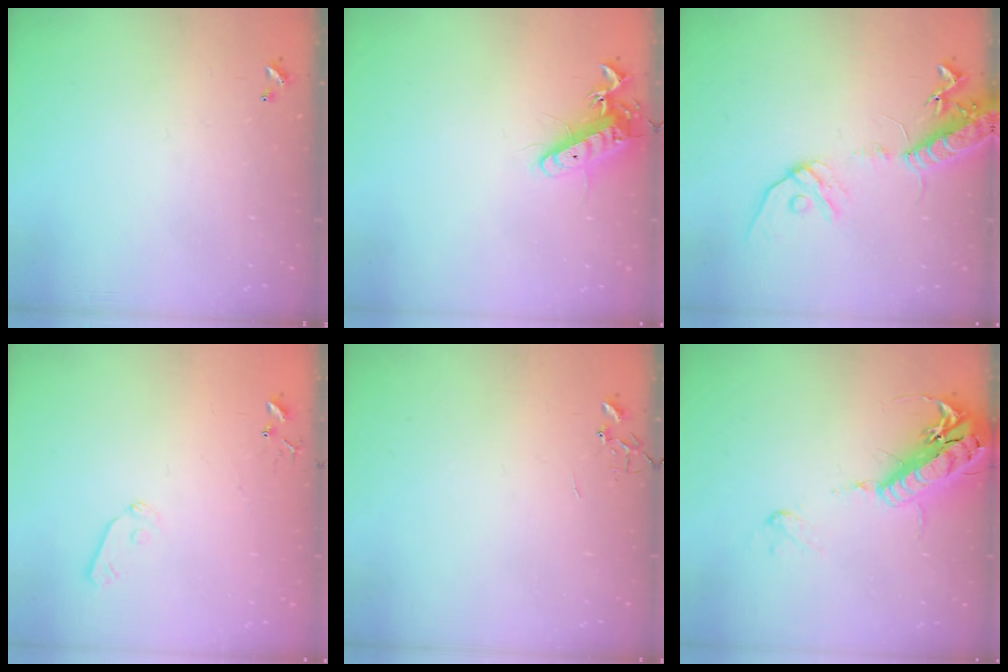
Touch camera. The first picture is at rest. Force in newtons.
{"total": 12.7, "press": 12.6, "slide": 1.5}
{"total": 15.4, "press": 15.0, "slide": 3.4}
{"total": 5.9, "press": 5.8, "slide": 0.6}
{"total": 0.0}
{"total": 19.9, "press": 19.5, "slide": 3.8}